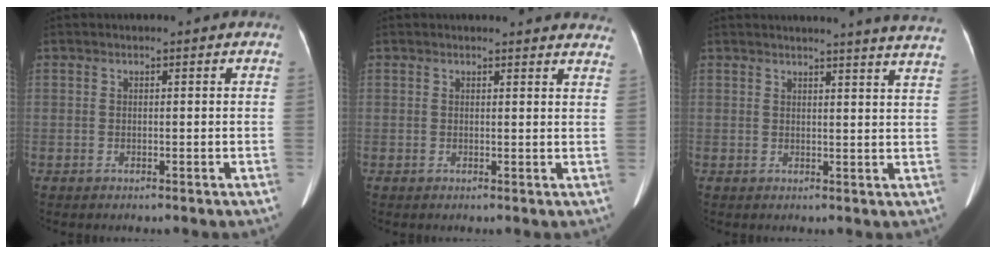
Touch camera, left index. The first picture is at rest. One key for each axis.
{"total": 11.4, "fx": 11.0, "fy": 2.0, "fz": 2.2, "tx": 0.006, "ty": -0.029, "tz": 0.094}
{"total": 14.7, "fx": 13.9, "fy": -1.0, "fz": 4.4, "tx": -0.056, "ty": -0.065, "tz": 0.143}